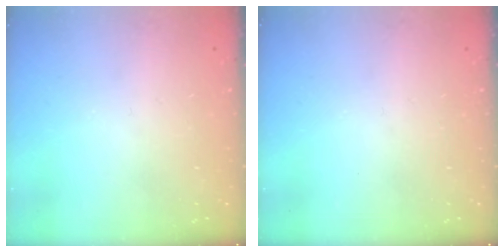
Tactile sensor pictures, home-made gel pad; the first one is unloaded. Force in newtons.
{"total": 0.0}